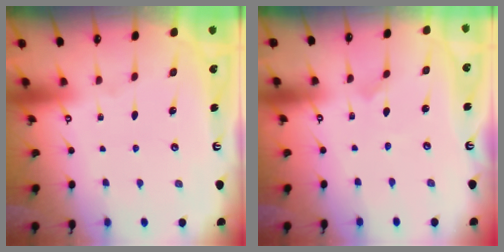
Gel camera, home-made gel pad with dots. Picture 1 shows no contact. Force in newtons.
{"total": 0.0}